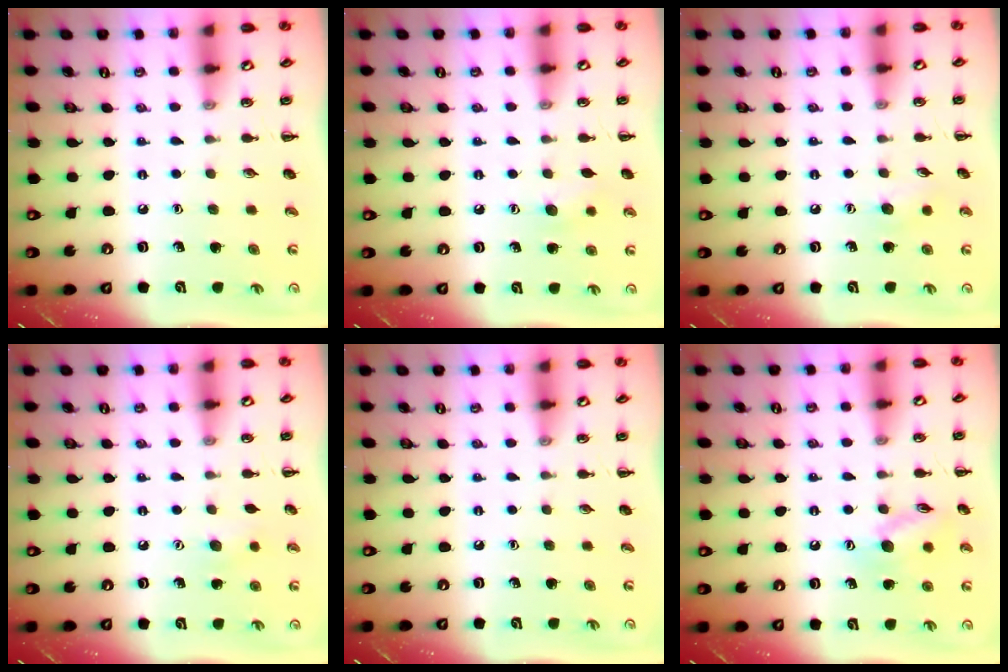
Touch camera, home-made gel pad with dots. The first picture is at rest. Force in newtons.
{"total": 5.7, "press": 5.6, "slide": 1.1}
{"total": 6.4, "press": 6.2, "slide": 1.4}
{"total": 5.5, "press": 5.4, "slide": 1.1}
{"total": 0.0}
{"total": 11.1, "press": 11.1, "slide": 1.0}